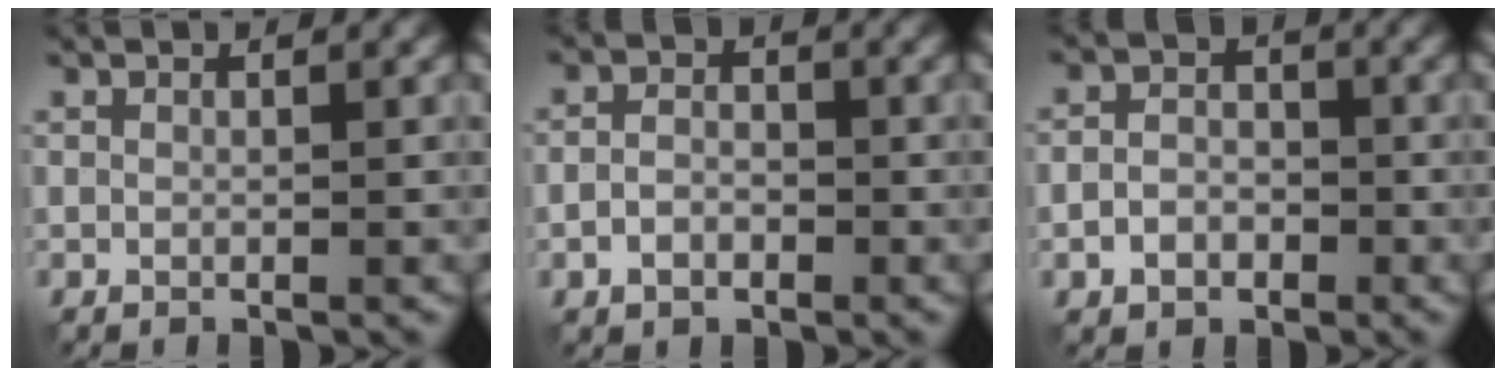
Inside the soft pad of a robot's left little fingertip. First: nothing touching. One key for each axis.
{"total": 2.3, "fx": -1.1, "fy": 1.6, "fz": 1.3, "tx": -0.022, "ty": 0.004, "tz": -0.024}
{"total": 2.9, "fx": -1.3, "fy": 2.2, "fz": 1.4, "tx": -0.022, "ty": 0.003, "tz": -0.029}